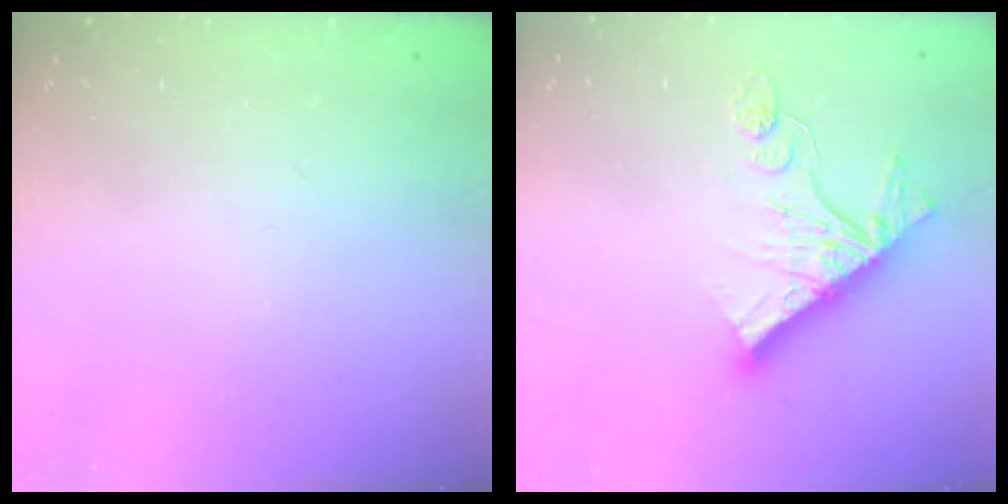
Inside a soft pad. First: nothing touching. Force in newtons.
{"total": 12.9, "press": 12.9, "slide": 1.0}